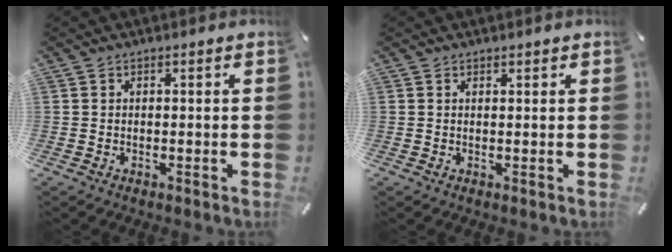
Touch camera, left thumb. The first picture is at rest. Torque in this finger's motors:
{"motor_torque": [-0.21, -0.15, 0.05, 0.17, 0.03]}